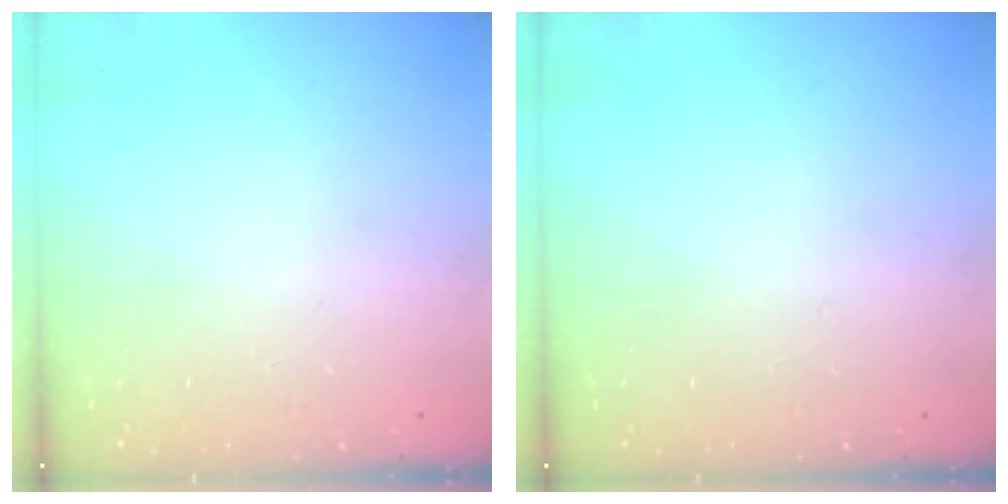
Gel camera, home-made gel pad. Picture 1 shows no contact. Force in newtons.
{"total": 0.0}